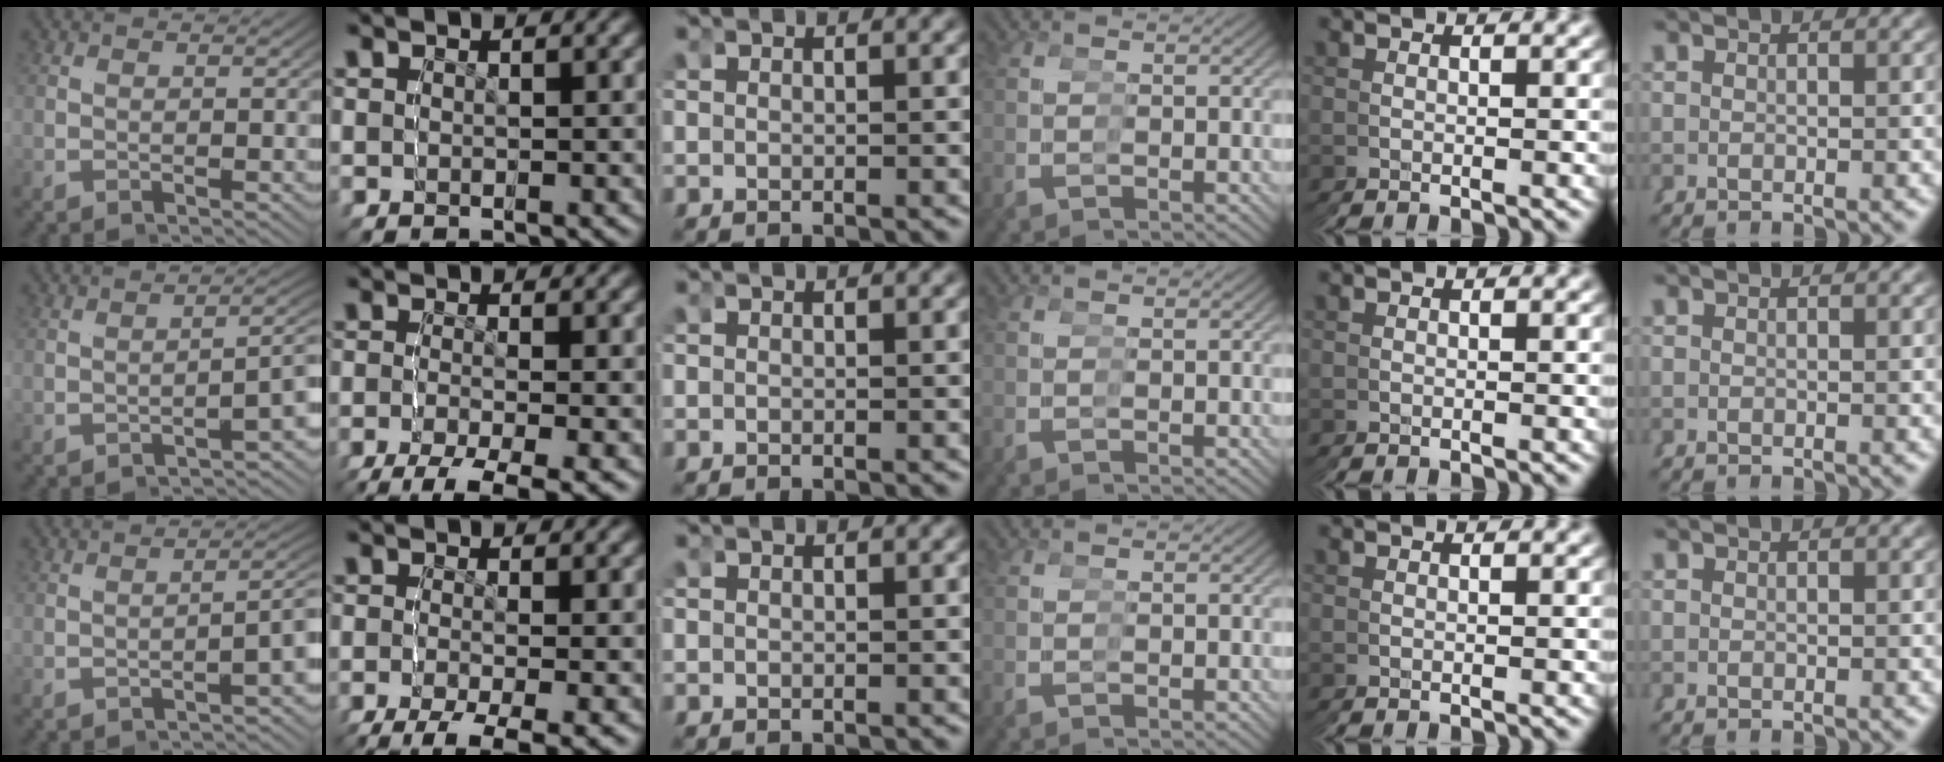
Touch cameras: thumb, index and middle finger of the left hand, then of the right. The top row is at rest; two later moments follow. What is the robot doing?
{"motion": "grasp_and_lifting", "object": "condiment"}